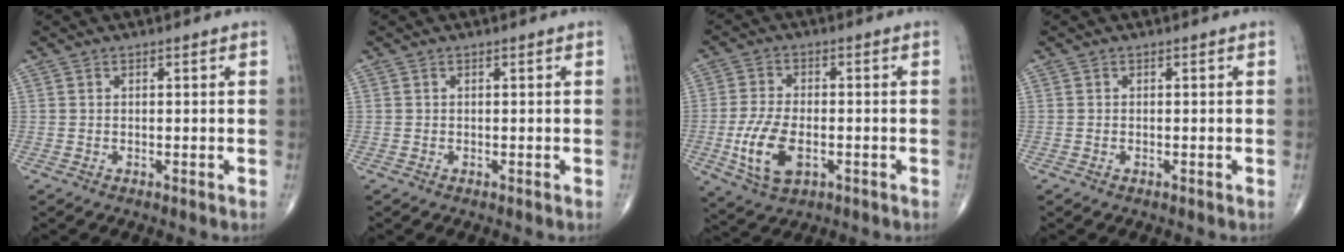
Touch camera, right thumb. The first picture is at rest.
{"total": 0.0}
{"total": 9.9, "force": [-2.6, 5.3, 8.0], "torque": [-0.158, 0.003, -0.042]}
{"total": 0.0}